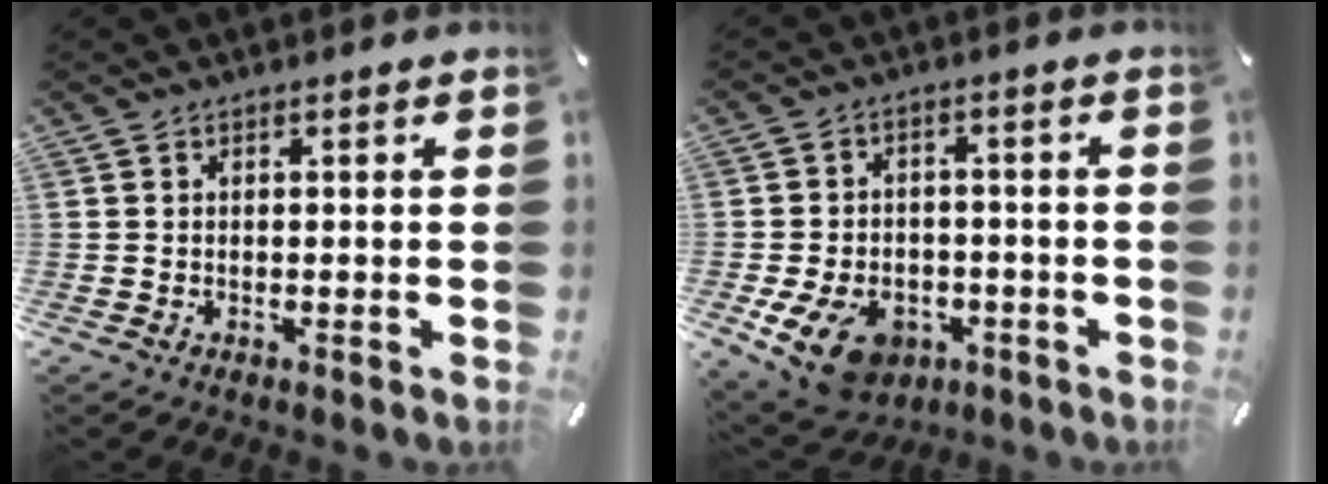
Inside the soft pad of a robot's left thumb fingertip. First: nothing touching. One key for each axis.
{"total": 11.2, "fx": -5.2, "fy": 7.6, "fz": 6.4, "tx": -0.129, "ty": 0.026, "tz": -0.091}